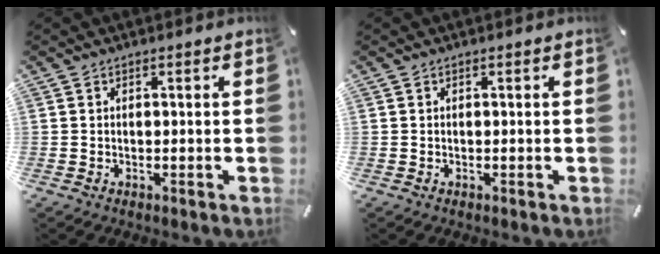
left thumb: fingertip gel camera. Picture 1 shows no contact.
{"total": 0.0}